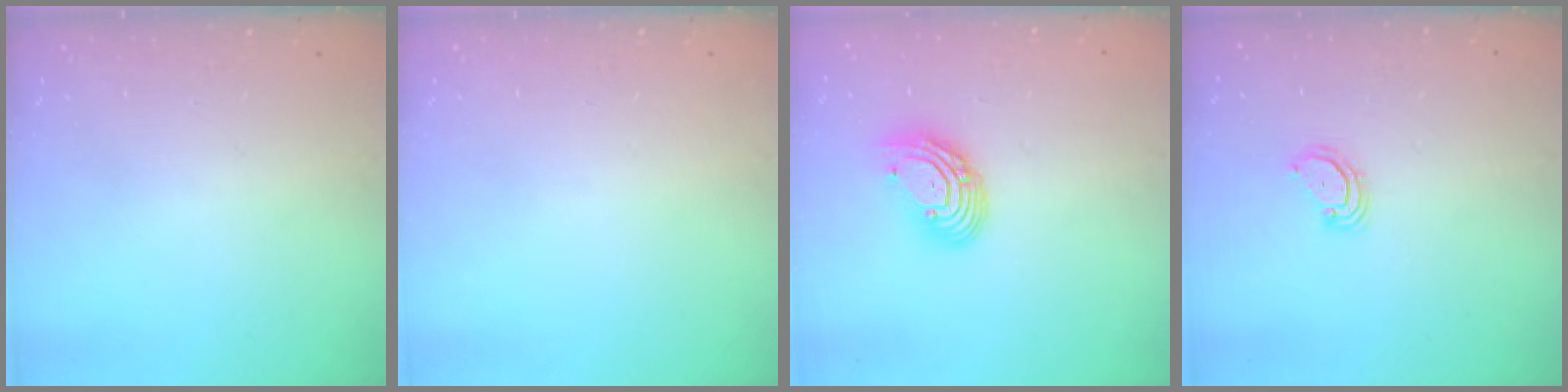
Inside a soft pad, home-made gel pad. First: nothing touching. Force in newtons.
{"total": 0.0}
{"total": 9.4, "press": 9.3, "slide": 1.1}
{"total": 3.5, "press": 3.5, "slide": 0.2}